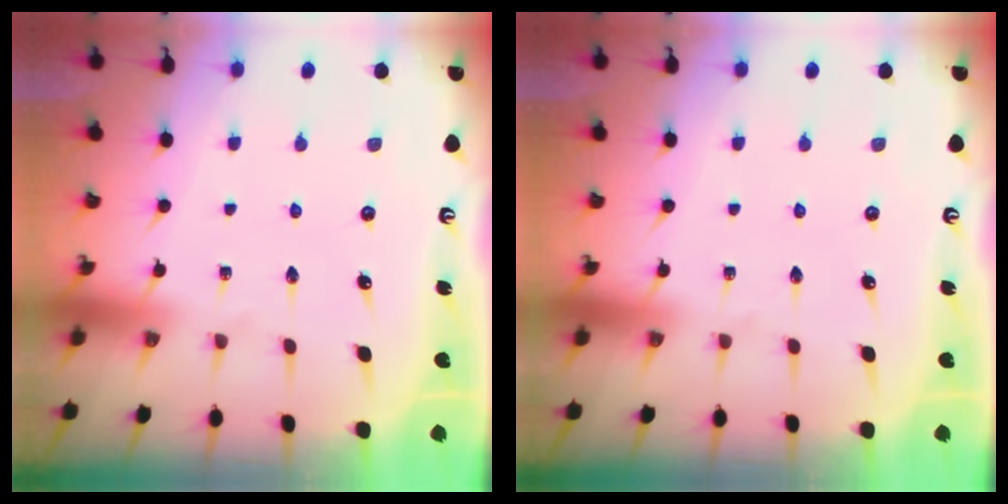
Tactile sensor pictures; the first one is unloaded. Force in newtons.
{"total": 0.0}